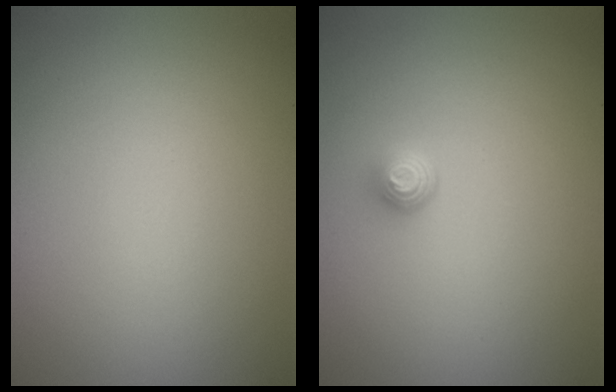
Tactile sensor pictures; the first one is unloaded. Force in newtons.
{"total": 1.3, "press": 1.0, "slide": 0.9}